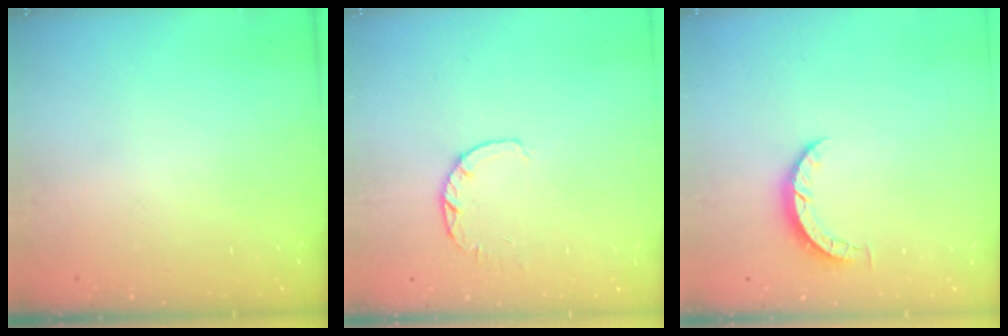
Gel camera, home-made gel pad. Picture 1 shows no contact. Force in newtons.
{"total": 2.8, "press": 2.7, "slide": 0.5}
{"total": 3.3, "press": 3.3, "slide": 0.4}